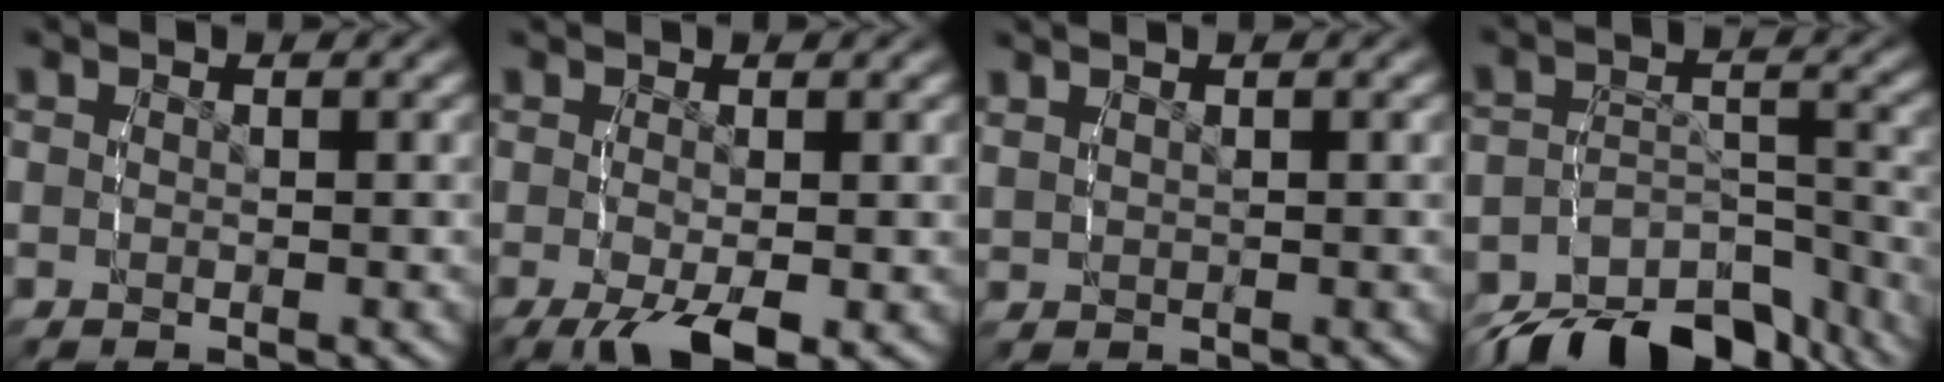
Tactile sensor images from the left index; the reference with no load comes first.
{"total": 4.7, "force": [-2.6, 1.1, 3.8], "torque": [-0.073, -0.027, -0.022]}
{"total": 1.2, "force": [1.0, 0.2, 0.5], "torque": [-0.010, 0.008, 0.022]}
{"total": 10.4, "force": [-8.8, 3.7, 4.0], "torque": [-0.038, -0.012, -0.138]}